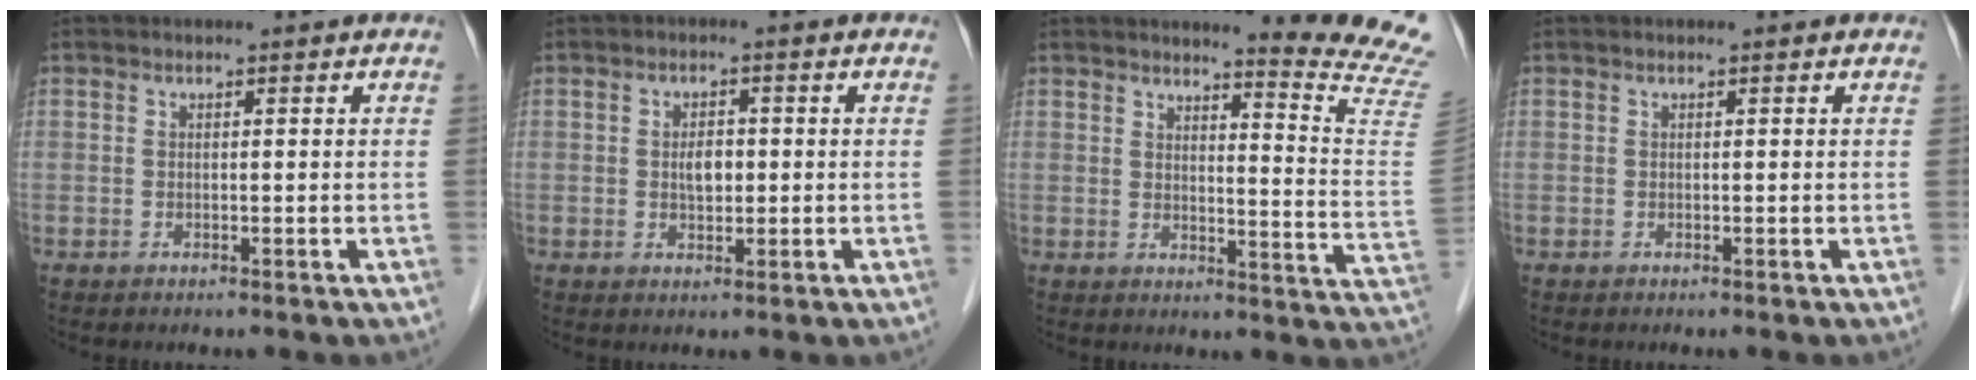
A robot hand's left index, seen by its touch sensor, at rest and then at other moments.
{"total": 2.8, "force": [-0.1, 1.6, 2.3], "torque": [-0.040, 0.005, 0.001]}
{"total": 13.4, "force": [12.8, -2.7, 2.9], "torque": [-0.038, -0.137, 0.130]}
{"total": 0.0}